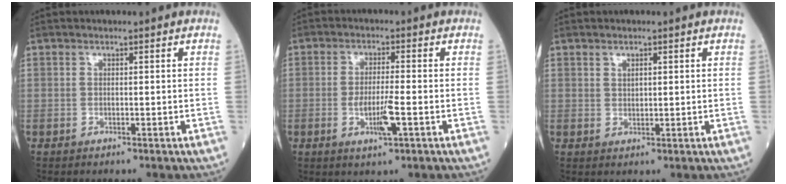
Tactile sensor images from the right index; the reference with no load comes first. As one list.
[{"total": 4.8, "force": [-1.4, 0.5, 4.6], "torque": [-0.087, -0.007, -0.025]}, {"total": 1.4, "force": [0.7, 0.6, 1.0], "torque": [-0.018, -0.001, 0.015]}]